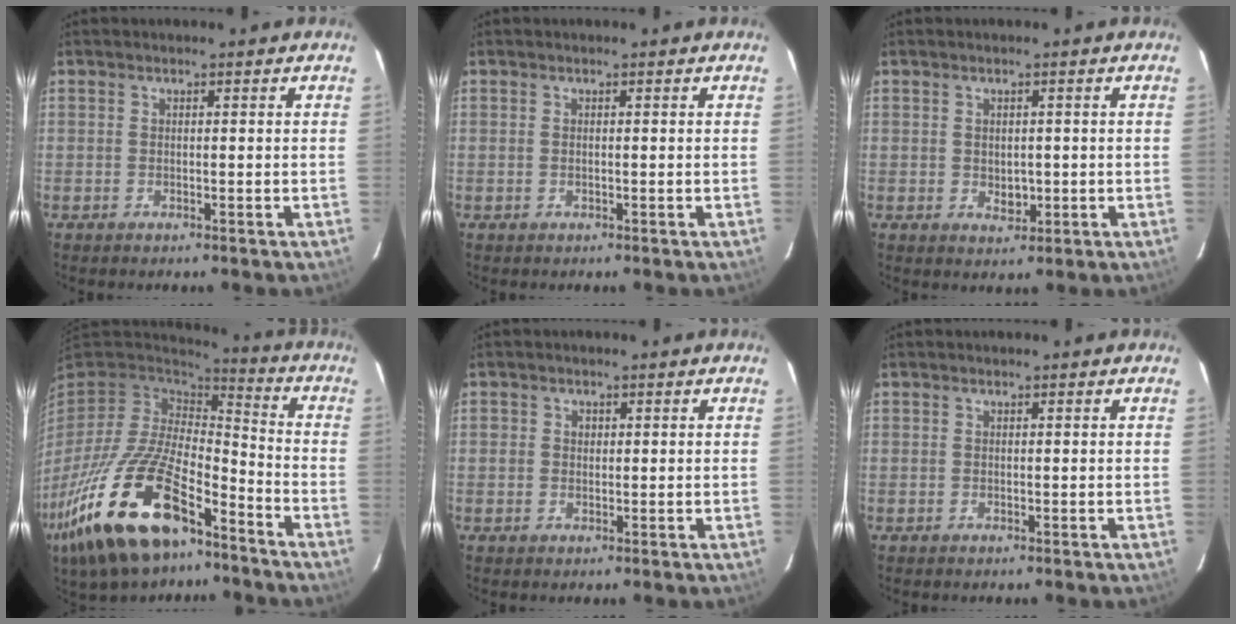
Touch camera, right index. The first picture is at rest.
{"total": 0.0}
{"total": 2.8, "force": [-0.2, 2.3, 1.7], "torque": [-0.025, -0.001, 0.001]}
{"total": 26.2, "force": [-15.2, 11.4, 18.0], "torque": [-0.381, -0.044, -0.265]}
{"total": 1.5, "force": [0.1, 1.4, 0.3], "torque": [-0.003, 0.004, 0.000]}
{"total": 0.0}